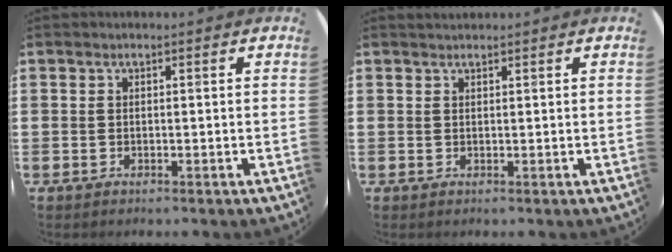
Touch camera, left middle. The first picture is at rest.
{"total": 0.6, "force": [0.6, 0.1, 0.0], "torque": [0.002, 0.002, 0.011]}